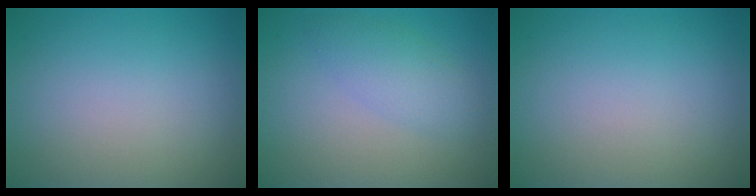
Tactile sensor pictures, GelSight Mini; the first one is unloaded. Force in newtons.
{"total": 2.7, "press": 2.7, "slide": 0.0}
{"total": 0.0}